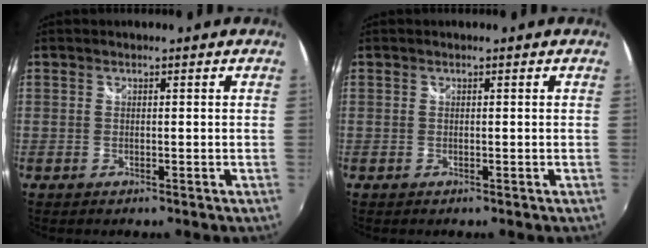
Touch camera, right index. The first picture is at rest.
{"total": 0.0}